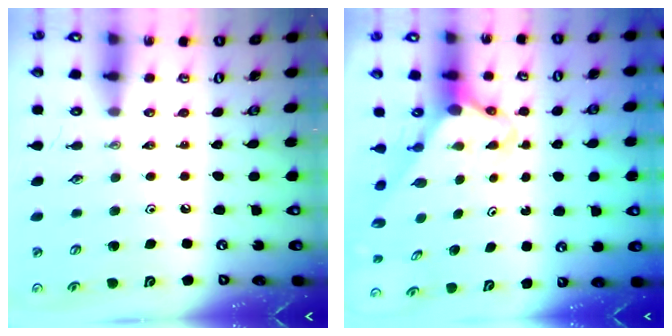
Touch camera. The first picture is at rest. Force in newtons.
{"total": 3.9, "press": 3.9, "slide": 0.2}